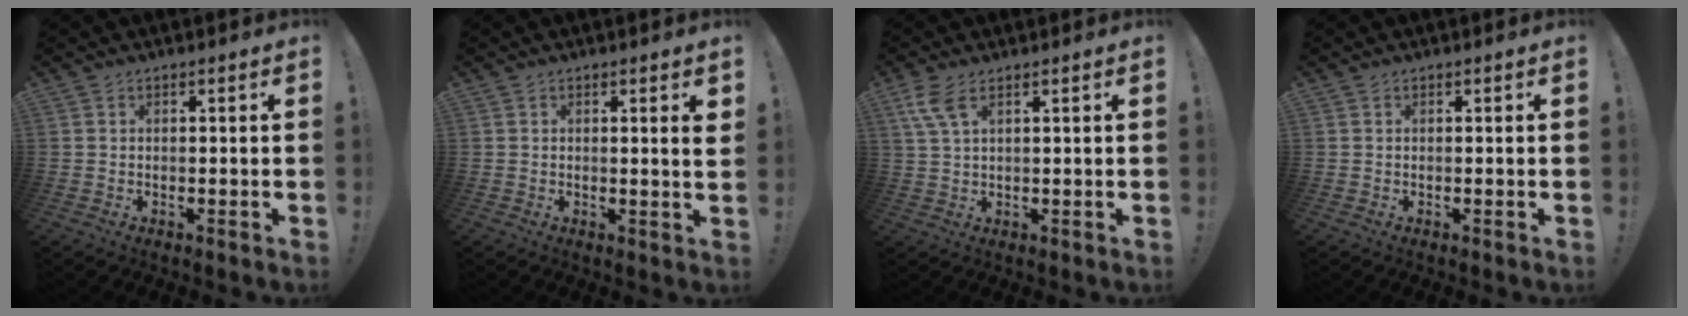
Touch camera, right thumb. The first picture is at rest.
{"total": 3.5, "force": [1.2, -0.2, 3.3], "torque": [-0.038, -0.011, 0.015]}
{"total": 6.1, "force": [3.1, 2.1, 4.8], "torque": [-0.100, -0.001, 0.061]}
{"total": 0.0}